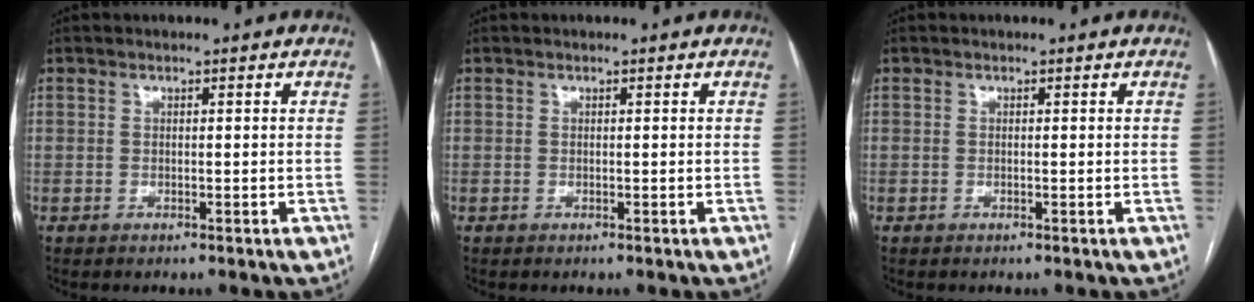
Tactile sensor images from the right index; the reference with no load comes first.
{"total": 0.0}
{"total": 0.0}